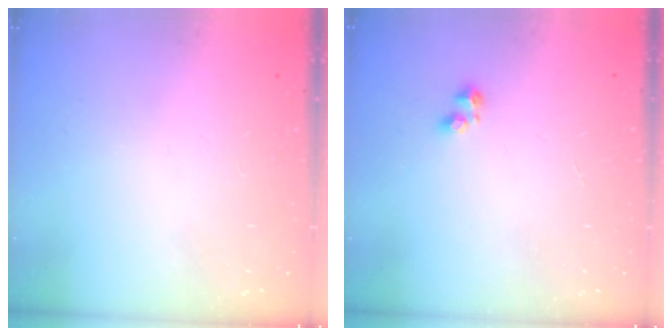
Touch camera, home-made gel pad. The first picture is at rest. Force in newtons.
{"total": 2.4, "press": 2.3, "slide": 0.8}